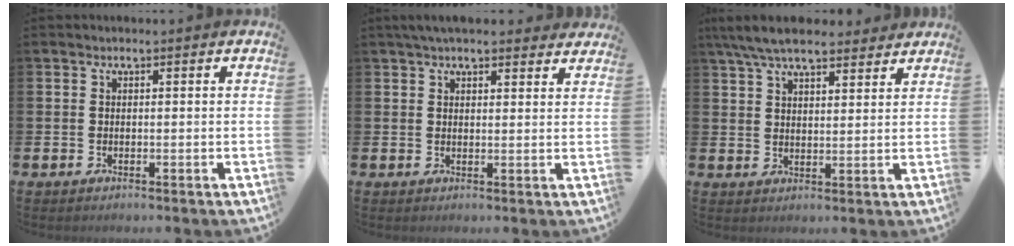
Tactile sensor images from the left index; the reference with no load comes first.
{"total": 3.8, "force": [3.5, 0.9, 1.2], "torque": [-0.027, -0.010, 0.064]}
{"total": 7.1, "force": [6.5, 1.7, 2.5], "torque": [-0.066, -0.020, 0.118]}